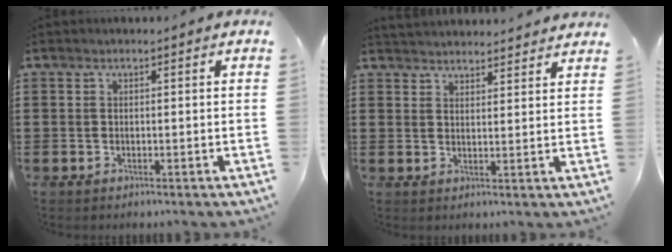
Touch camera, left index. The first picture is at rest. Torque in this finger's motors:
{"motor_torque": [1.07, -1.07, 0.29, 0.03]}